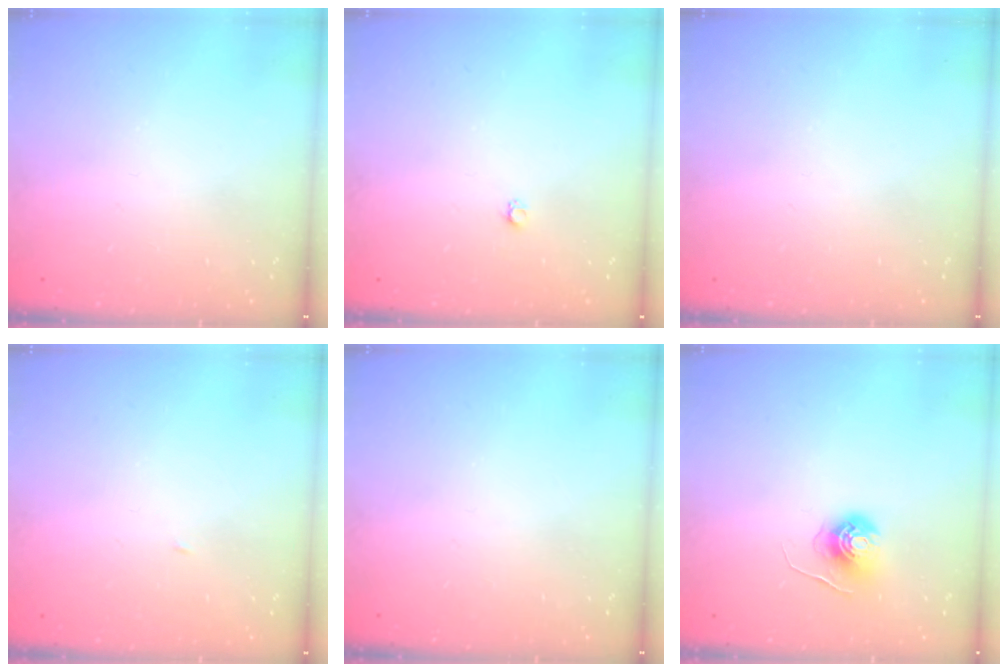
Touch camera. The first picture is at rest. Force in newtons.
{"total": 2.2, "press": 2.2, "slide": 0.3}
{"total": 0.0}
{"total": 1.4, "press": 1.4, "slide": 0.0}
{"total": 0.0}
{"total": 6.4, "press": 6.4, "slide": 0.3}